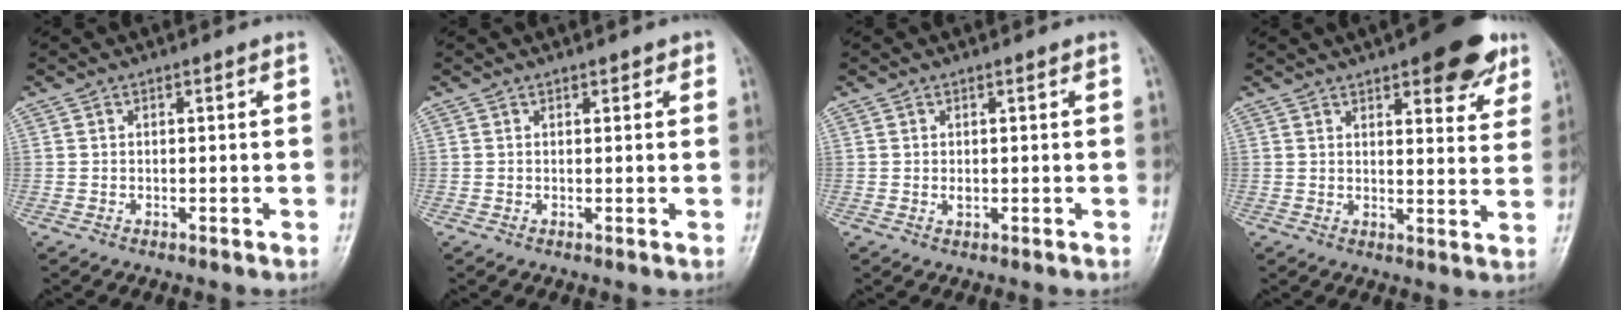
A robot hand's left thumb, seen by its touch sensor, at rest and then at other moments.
{"total": 1.4, "force": [0.8, 1.0, 0.6], "torque": [0.011, -0.002, 0.007]}
{"total": 1.2, "force": [0.1, 0.9, 0.8], "torque": [-0.007, -0.001, 0.003]}
{"total": 12.4, "force": [7.4, 4.6, 8.7], "torque": [-0.070, -0.030, 0.093]}